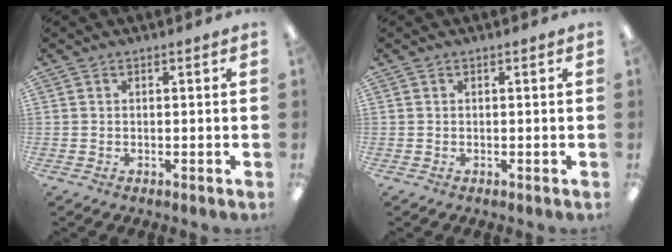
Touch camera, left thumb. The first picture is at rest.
{"total": 0.0}